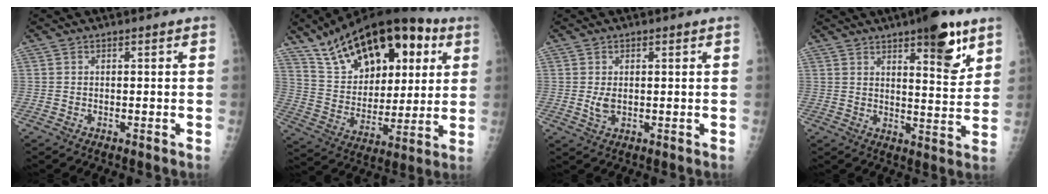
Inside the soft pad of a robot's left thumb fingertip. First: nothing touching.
{"total": 26.4, "force": [13.0, 14.4, 17.9], "torque": [-0.256, -0.011, 0.222]}
{"total": 2.5, "force": [0.2, 1.5, 2.0], "torque": [-0.036, -0.007, 0.009]}
{"total": 11.8, "force": [7.0, 3.4, 8.9], "torque": [-0.100, -0.039, 0.098]}